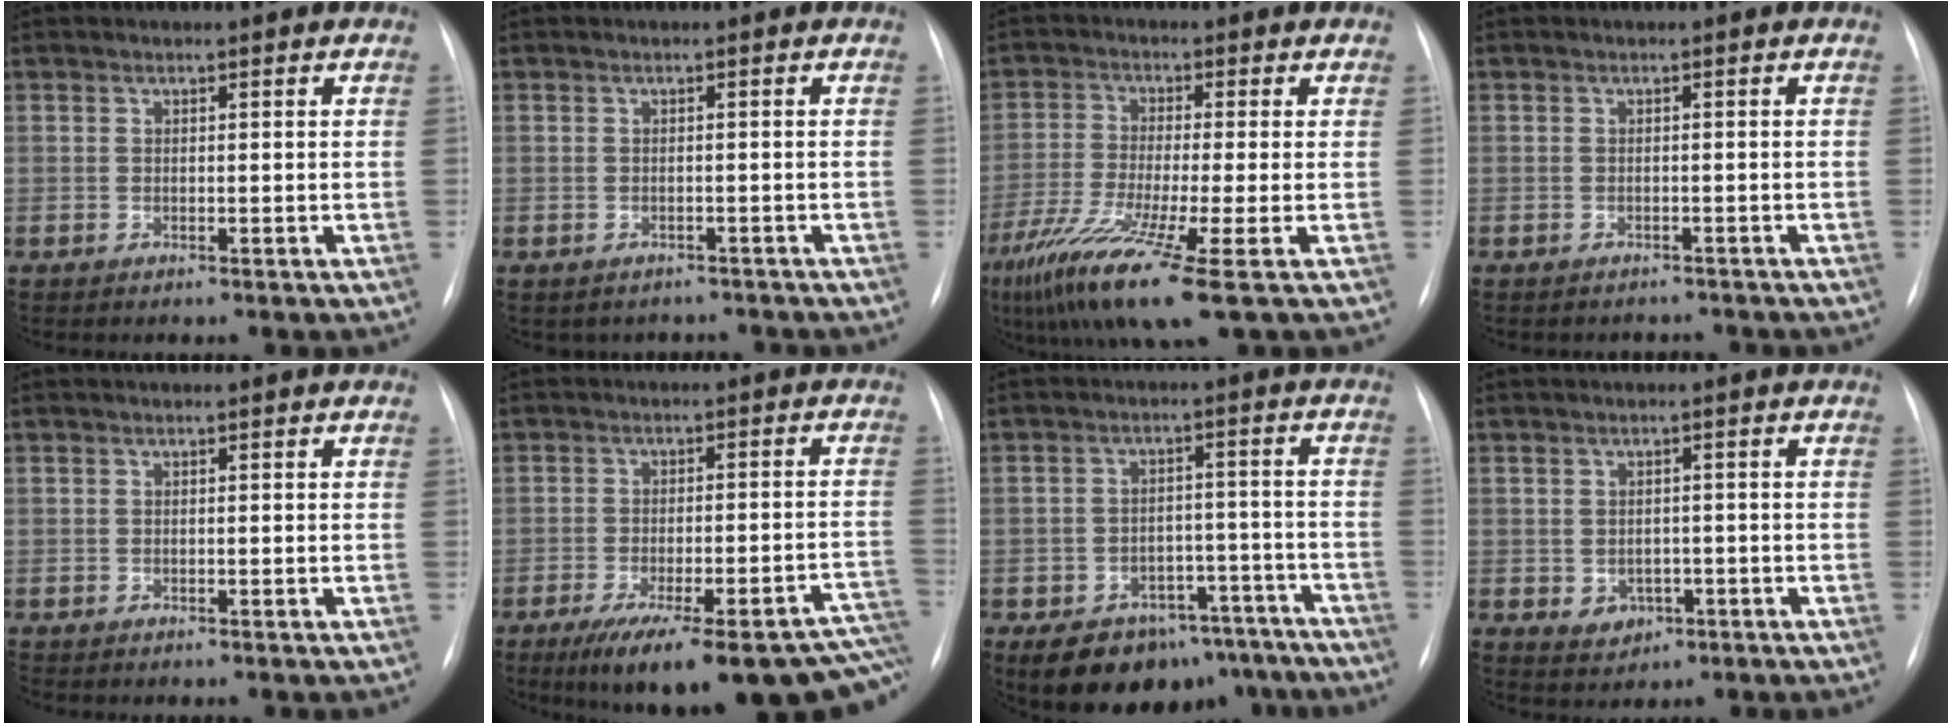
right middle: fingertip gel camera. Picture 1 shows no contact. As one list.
[{"total": 3.6, "force": [-3.1, 1.9, 0.0], "torque": [0.000, 0.017, -0.034]}, {"total": 12.0, "force": [-6.5, -0.4, 10.1], "torque": [-0.203, -0.041, -0.121]}, {"total": 2.7, "force": [-2.5, 1.0, -0.2], "torque": [0.006, 0.002, -0.030]}, {"total": 0.0}, {"total": 23.0, "force": [-15.7, 5.6, 15.8], "torque": [-0.154, 0.009, -0.203]}, {"total": 16.0, "force": [-11.9, 8.7, 6.3], "torque": [-0.085, 0.022, -0.152]}, {"total": 3.2, "force": [-0.7, 2.8, 1.3], "torque": [-0.015, 0.004, 0.001]}]